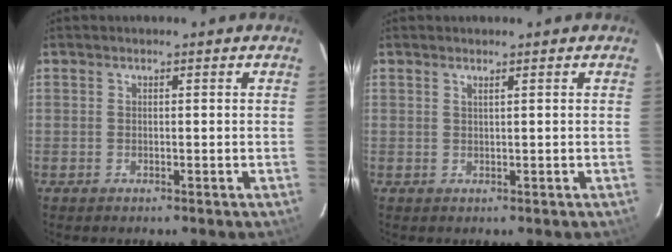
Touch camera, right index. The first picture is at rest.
{"total": 0.6, "force": [0.4, -0.2, 0.4], "torque": [-0.010, -0.003, 0.006]}